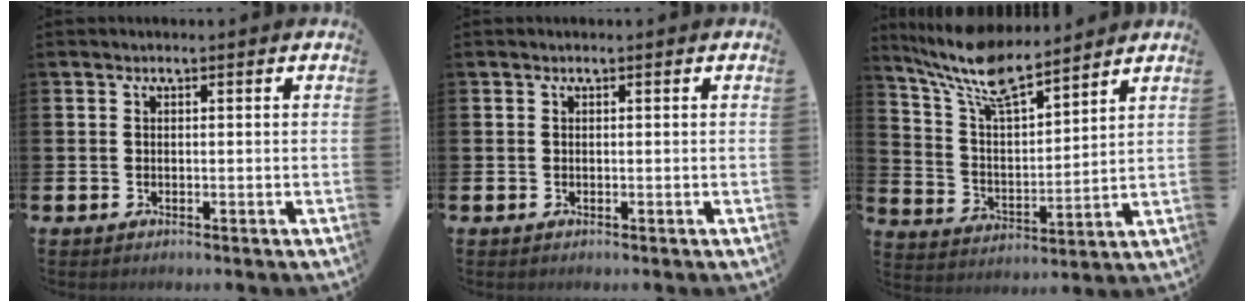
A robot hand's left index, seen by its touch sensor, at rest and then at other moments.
{"total": 0.0}
{"total": 9.5, "force": [8.3, 2.1, 4.2], "torque": [-0.114, -0.038, 0.150]}